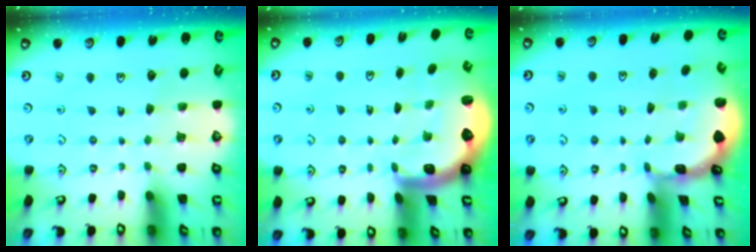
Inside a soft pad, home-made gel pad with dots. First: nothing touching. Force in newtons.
{"total": 2.9, "press": 2.6, "slide": 1.4}
{"total": 1.2, "press": 1.2, "slide": 0.1}